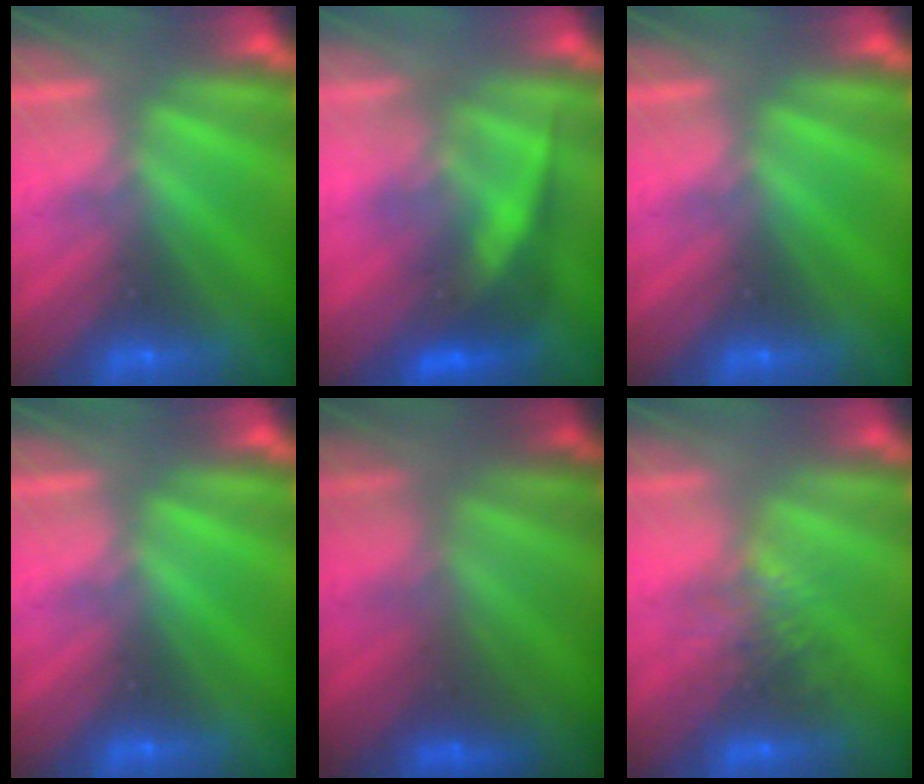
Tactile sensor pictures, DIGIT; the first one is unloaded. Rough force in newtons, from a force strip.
{"total": 2.7}
{"total": 0.0}
{"total": 0.0}
{"total": 2.5}
{"total": 4.1}